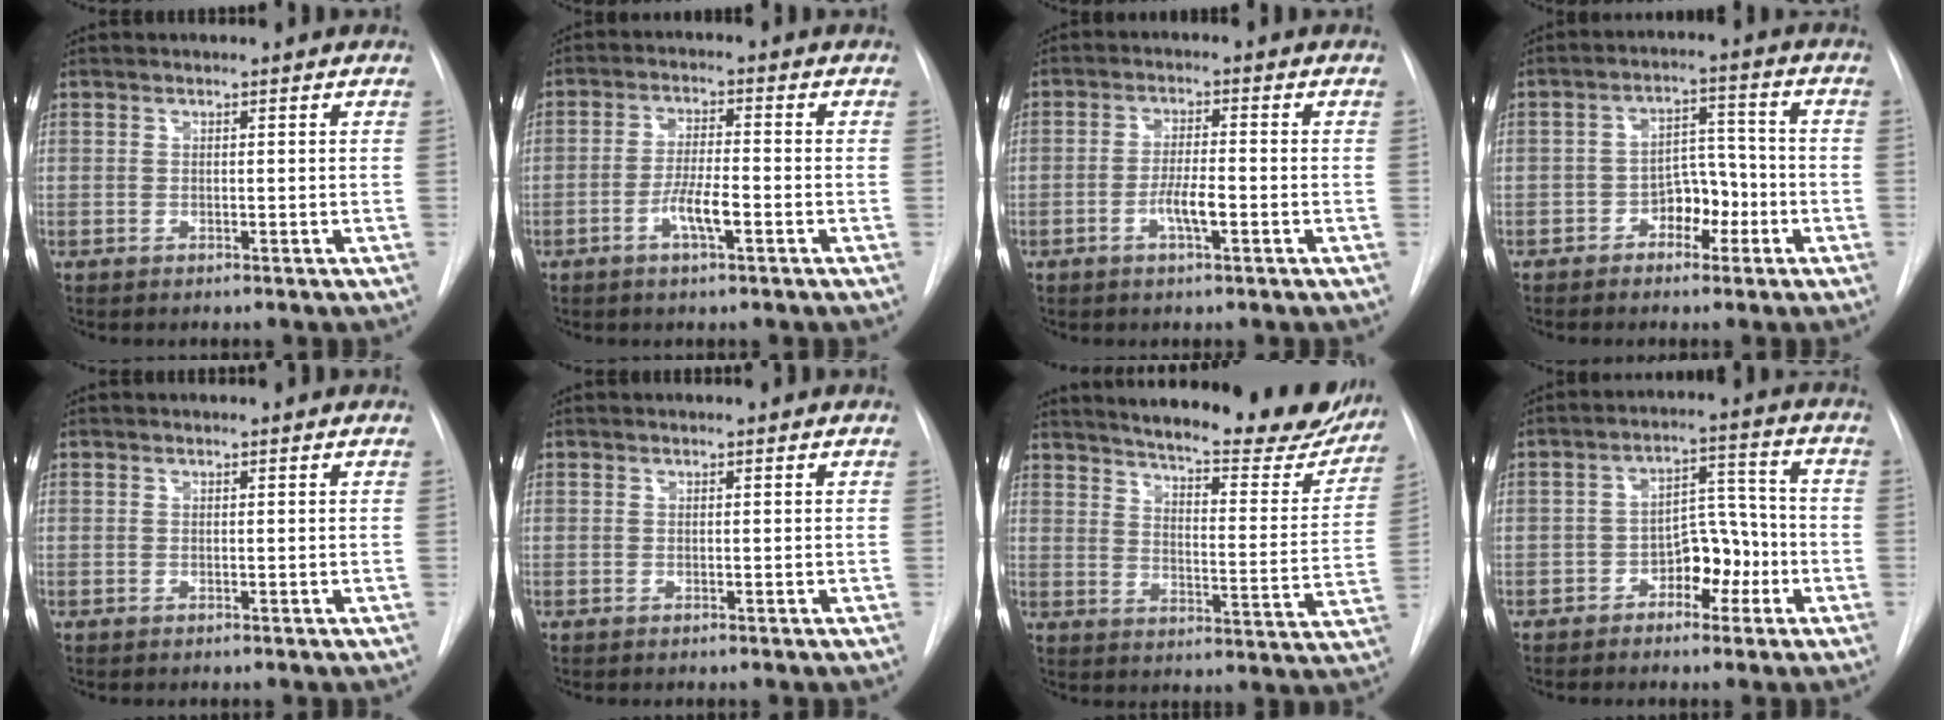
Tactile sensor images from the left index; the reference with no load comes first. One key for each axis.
{"total": 5.0, "fx": -2.3, "fy": 0.8, "fz": 4.3, "tx": -0.085, "ty": -0.004, "tz": -0.045}
{"total": 4.1, "fx": -1.7, "fy": 0.6, "fz": 3.6, "tx": -0.067, "ty": -0.003, "tz": -0.033}
{"total": 5.7, "fx": -2.9, "fy": 3.4, "fz": 3.6, "tx": -0.050, "ty": 0.017, "tz": -0.049}
{"total": 0.0}
{"total": 0.0}
{"total": 25.7, "fx": 22.6, "fy": 4.9, "fz": 11.1, "tx": -0.165, "ty": -0.073, "tz": 0.274}
{"total": 6.9, "fx": -3.3, "fy": 3.9, "fz": 4.6, "tx": -0.065, "ty": 0.024, "tz": -0.054}